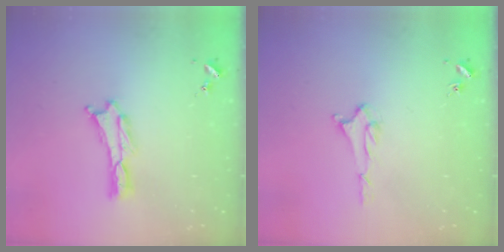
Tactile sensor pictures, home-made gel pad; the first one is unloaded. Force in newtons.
{"total": 1.5, "press": 1.5, "slide": 0.2}